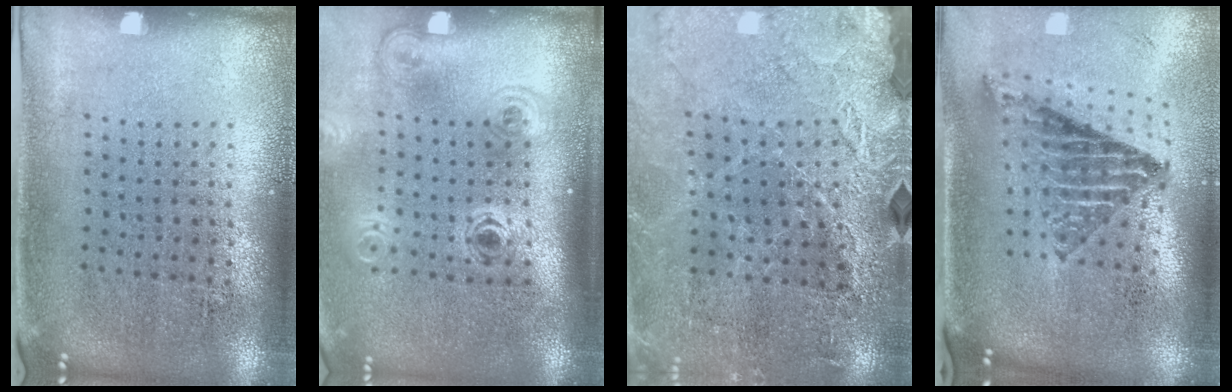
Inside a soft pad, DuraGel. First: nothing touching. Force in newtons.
{"total": 1.9, "press": 1.3, "slide": 1.4}
{"total": 3.0, "press": 3.0, "slide": 0.1}
{"total": 1.8, "press": 1.4, "slide": 1.1}